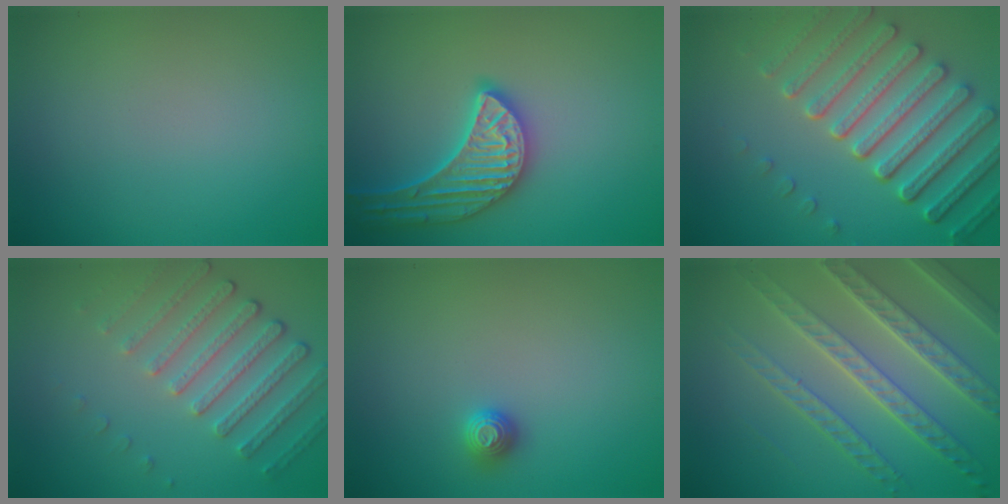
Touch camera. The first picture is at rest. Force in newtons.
{"total": 4.9, "press": 4.5, "slide": 2.0}
{"total": 7.3, "press": 5.6, "slide": 4.7}
{"total": 4.8, "press": 3.4, "slide": 3.3}
{"total": 1.1, "press": 1.1, "slide": 0.2}
{"total": 7.2, "press": 5.5, "slide": 4.7}